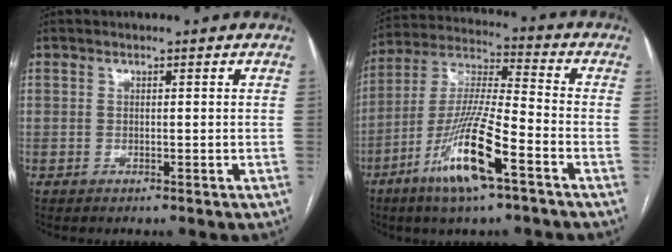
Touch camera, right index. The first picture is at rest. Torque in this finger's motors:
{"motor_torque": [1.77, -0.37, 0.95, 0.21]}